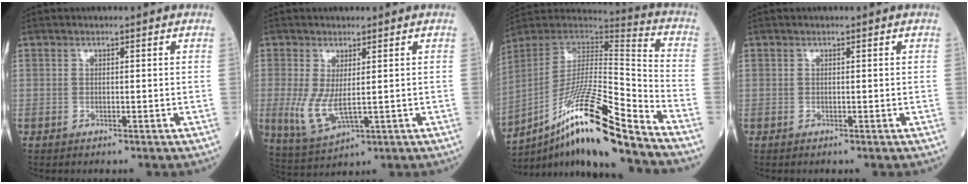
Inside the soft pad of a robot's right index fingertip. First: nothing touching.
{"total": 6.3, "force": [-0.2, 2.2, 5.9], "torque": [-0.131, -0.012, 0.007]}
{"total": 20.9, "force": [-14.4, 0.6, 15.2], "torque": [-0.288, -0.007, -0.262]}
{"total": 0.0}